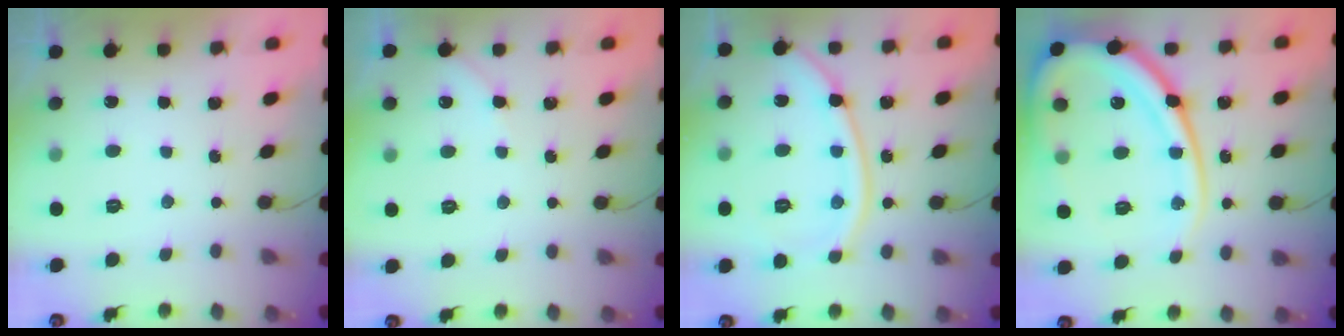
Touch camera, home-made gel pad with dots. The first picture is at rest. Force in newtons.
{"total": 2.4, "press": 2.3, "slide": 0.4}
{"total": 12.3, "press": 12.3, "slide": 1.0}
{"total": 25.5, "press": 25.4, "slide": 2.4}